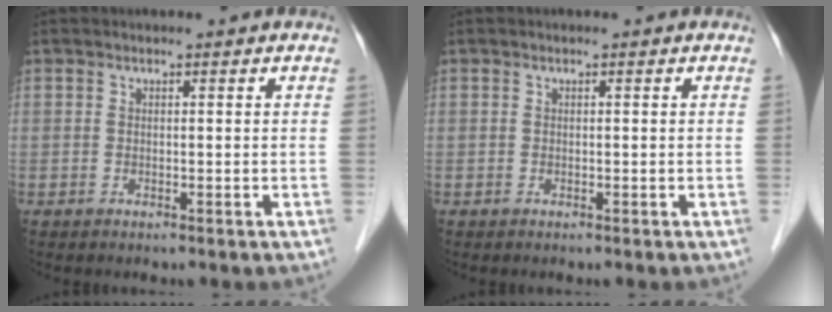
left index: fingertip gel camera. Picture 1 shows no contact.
{"total": 0.0}